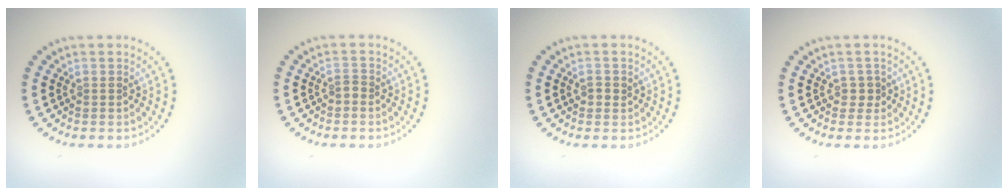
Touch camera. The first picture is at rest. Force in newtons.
{"total": 0.8, "press": 0.6, "slide": 0.6}
{"total": 1.1, "press": 1.1, "slide": 0.4}
{"total": 1.1, "press": 1.0, "slide": 0.6}